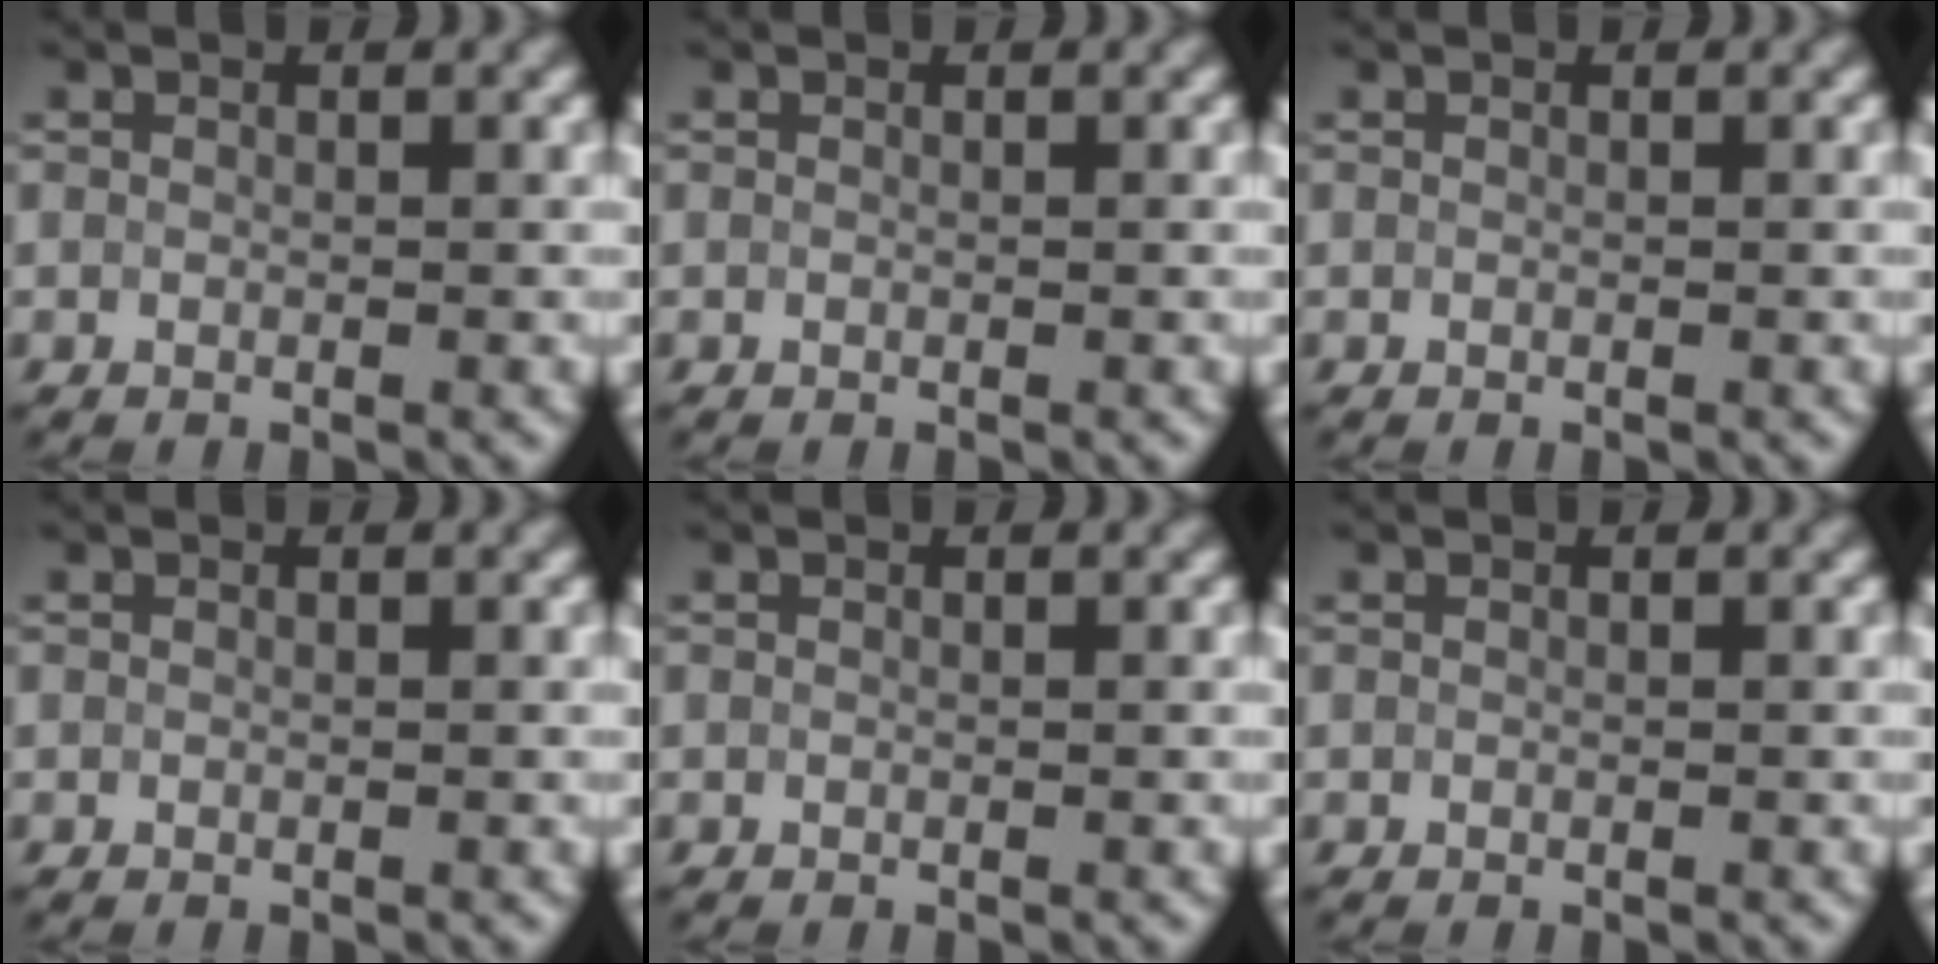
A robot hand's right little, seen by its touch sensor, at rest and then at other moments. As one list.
[{"total": 0.0}, {"total": 0.0}, {"total": 0.0}, {"total": 0.0}, {"total": 0.0}]